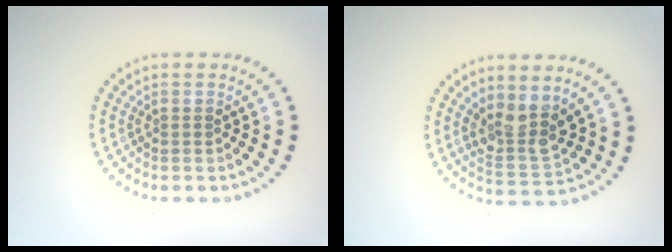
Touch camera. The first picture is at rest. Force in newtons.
{"total": 3.5, "press": 3.2, "slide": 1.5}